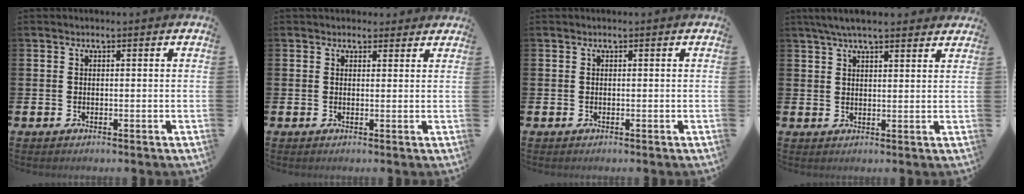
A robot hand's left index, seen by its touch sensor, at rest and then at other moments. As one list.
[{"total": 1.7, "force": [1.5, 0.9, 0.0], "torque": [0.018, -0.003, 0.023]}, {"total": 0.0}, {"total": 4.9, "force": [4.3, 0.9, 2.2], "torque": [-0.046, -0.008, 0.078]}]